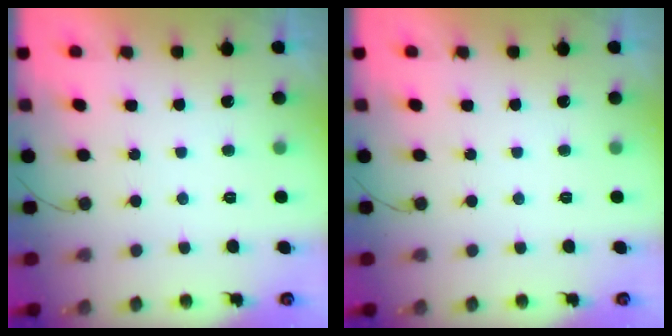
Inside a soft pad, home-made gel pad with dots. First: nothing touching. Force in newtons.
{"total": 0.0}